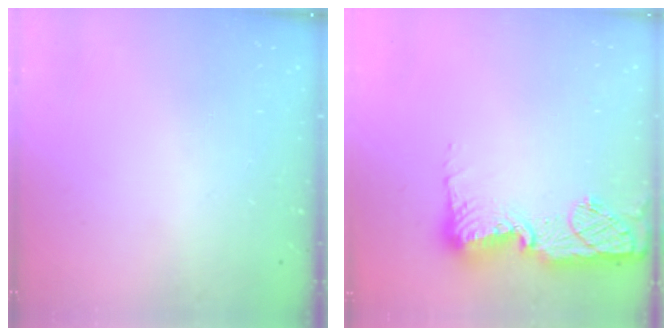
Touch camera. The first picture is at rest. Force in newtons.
{"total": 15.4, "press": 15.4, "slide": 1.2}